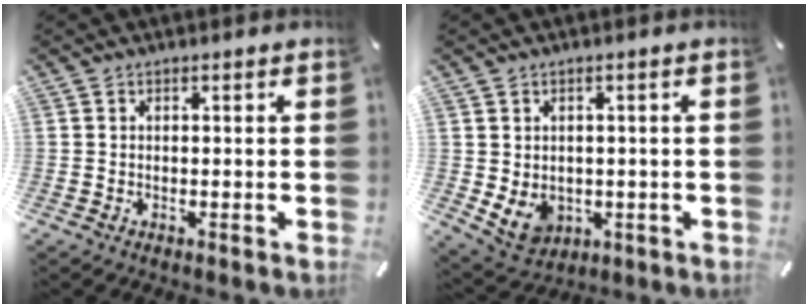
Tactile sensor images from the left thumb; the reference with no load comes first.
{"total": 5.9, "force": [-0.2, 5.2, 2.7], "torque": [-0.054, -0.008, -0.006]}